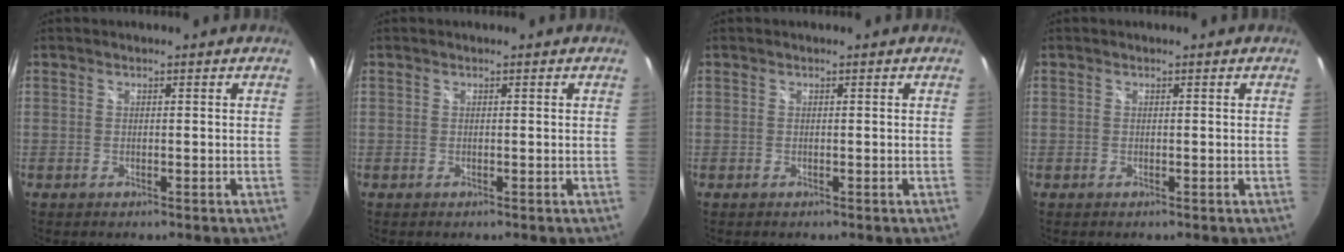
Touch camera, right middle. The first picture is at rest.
{"total": 0.0}
{"total": 0.0}
{"total": 0.0}